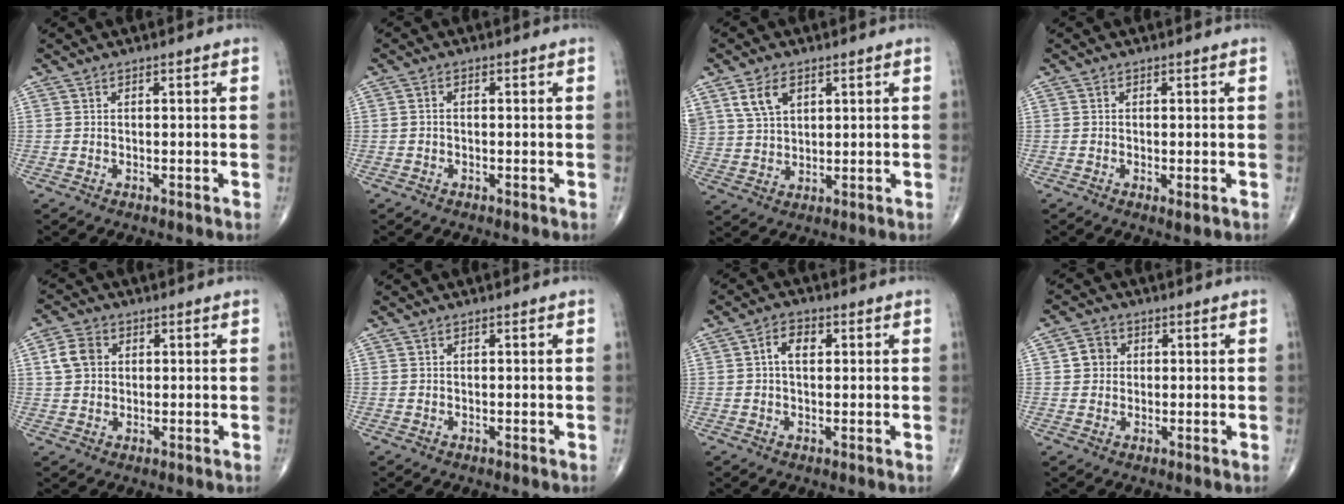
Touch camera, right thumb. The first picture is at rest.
{"total": 0.8, "force": [-0.2, 0.5, 0.6], "torque": [-0.008, 0.001, -0.007]}
{"total": 6.6, "force": [3.3, 4.2, 3.9], "torque": [-0.065, -0.011, 0.070]}
{"total": 1.4, "force": [-0.4, 0.3, 1.3], "torque": [-0.026, -0.007, -0.008]}
{"total": 5.2, "force": [1.1, 4.2, 2.9], "torque": [-0.048, 0.005, 0.018]}
{"total": 0.0}
{"total": 4.1, "force": [0.8, 2.6, 3.1], "torque": [-0.051, 0.010, 0.011]}
{"total": 3.7, "force": [0.6, 3.5, 1.3], "torque": [-0.003, 0.003, 0.004]}